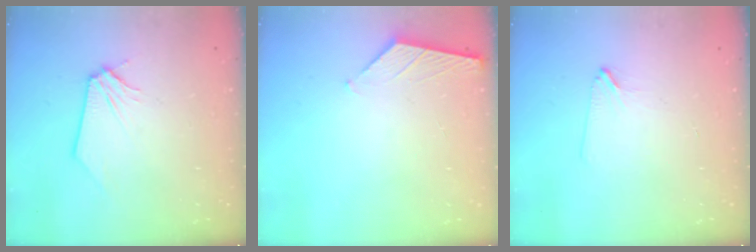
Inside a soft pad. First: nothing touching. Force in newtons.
{"total": 1.2, "press": 1.1, "slide": 0.2}
{"total": 1.6, "press": 1.5, "slide": 0.3}